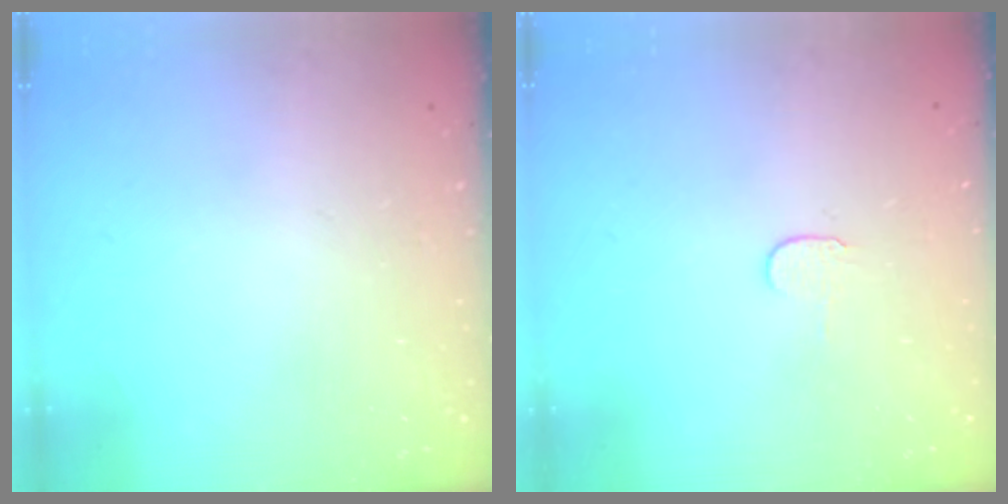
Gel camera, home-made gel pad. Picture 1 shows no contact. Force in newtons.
{"total": 3.9, "press": 3.8, "slide": 0.4}